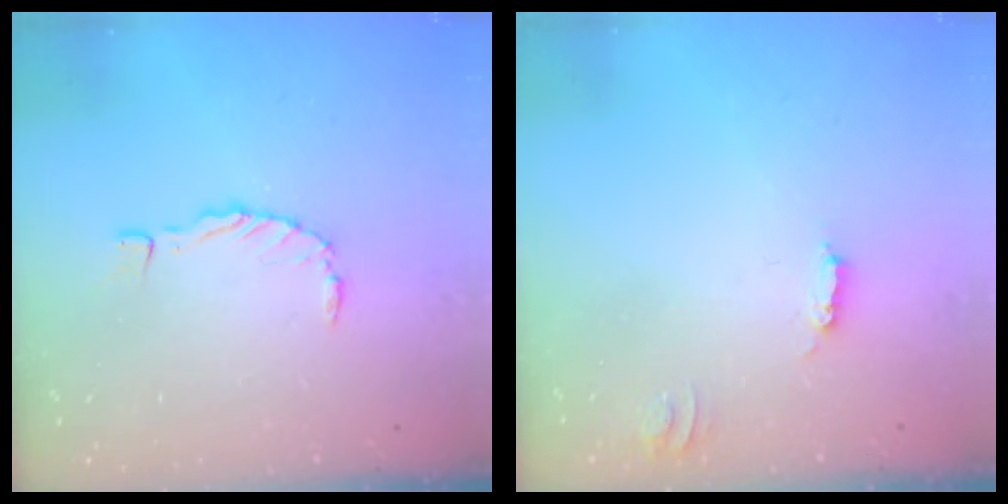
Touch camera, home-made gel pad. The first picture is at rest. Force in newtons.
{"total": 3.4, "press": 3.4, "slide": 0.2}